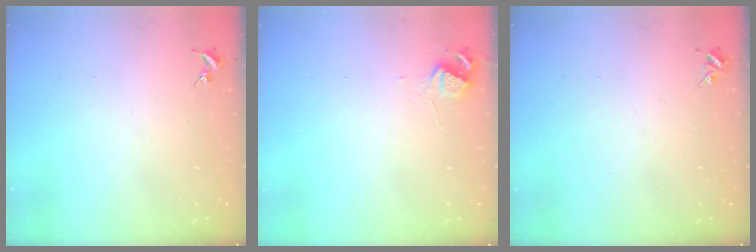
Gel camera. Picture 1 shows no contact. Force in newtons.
{"total": 5.9, "press": 5.9, "slide": 0.8}
{"total": 4.0, "press": 4.0, "slide": 0.5}